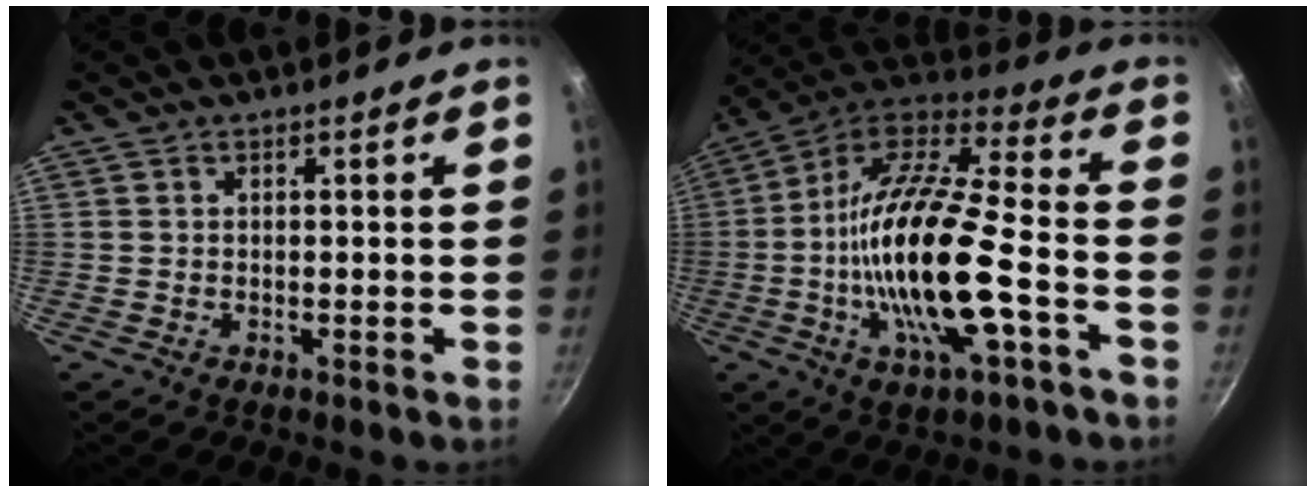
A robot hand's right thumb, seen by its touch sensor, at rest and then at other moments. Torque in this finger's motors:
{"motor_torque": [0.92, 0.67, 2.48, -0.26, 0.79]}